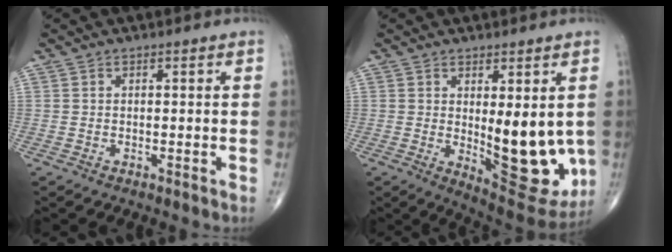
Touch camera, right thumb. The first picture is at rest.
{"total": 14.3, "force": [-0.4, 5.6, 13.2], "torque": [-0.144, -0.035, 0.014]}